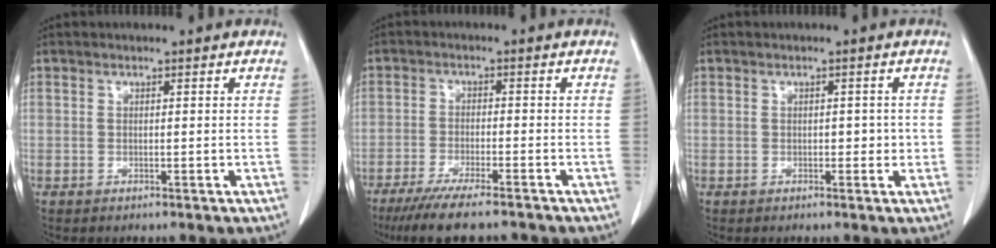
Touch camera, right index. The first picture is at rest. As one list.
[{"total": 10.3, "force": [-8.4, 1.1, 5.9], "torque": [-0.092, -0.023, -0.132]}, {"total": 1.8, "force": [-0.2, 1.2, 1.3], "torque": [-0.014, 0.006, -0.001]}]